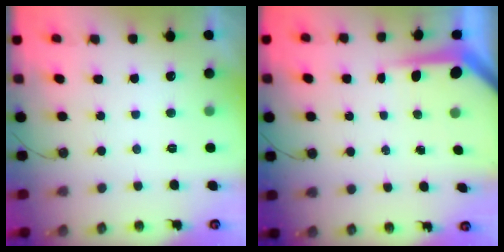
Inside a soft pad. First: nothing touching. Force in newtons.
{"total": 4.6, "press": 4.6, "slide": 0.4}